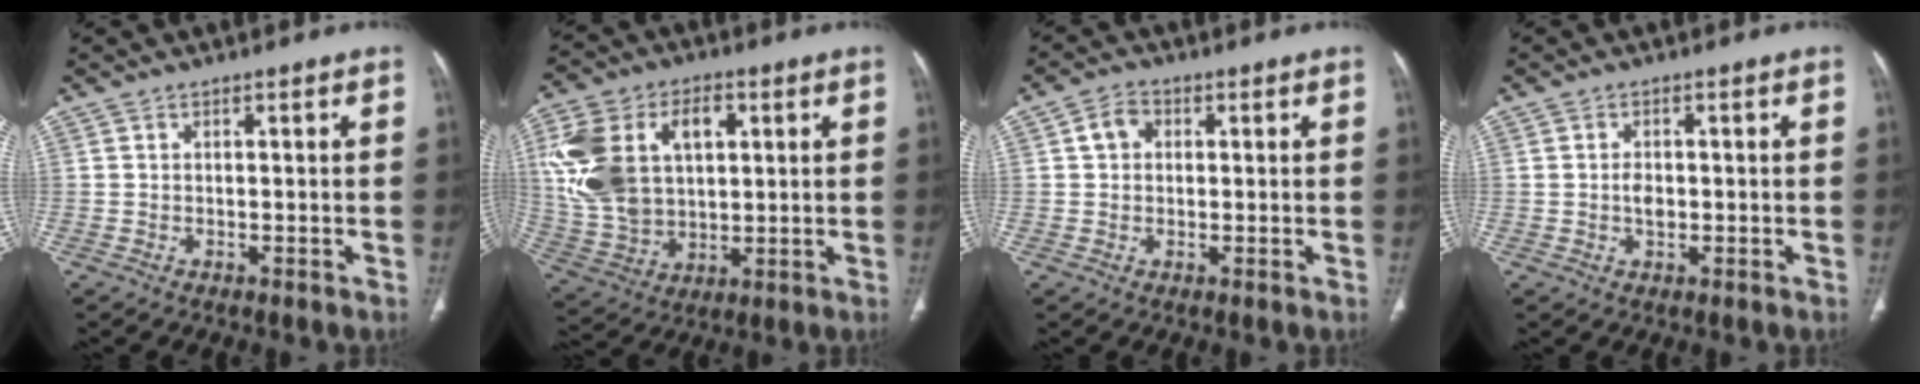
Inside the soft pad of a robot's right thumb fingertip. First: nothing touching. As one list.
[{"total": 19.9, "force": [4.5, 13.3, 14.1], "torque": [-0.269, 0.009, 0.093]}, {"total": 3.6, "force": [0.8, 3.0, 1.9], "torque": [-0.025, 0.010, 0.011]}, {"total": 2.3, "force": [-0.2, 1.4, 1.7], "torque": [-0.030, 0.001, -0.004]}]